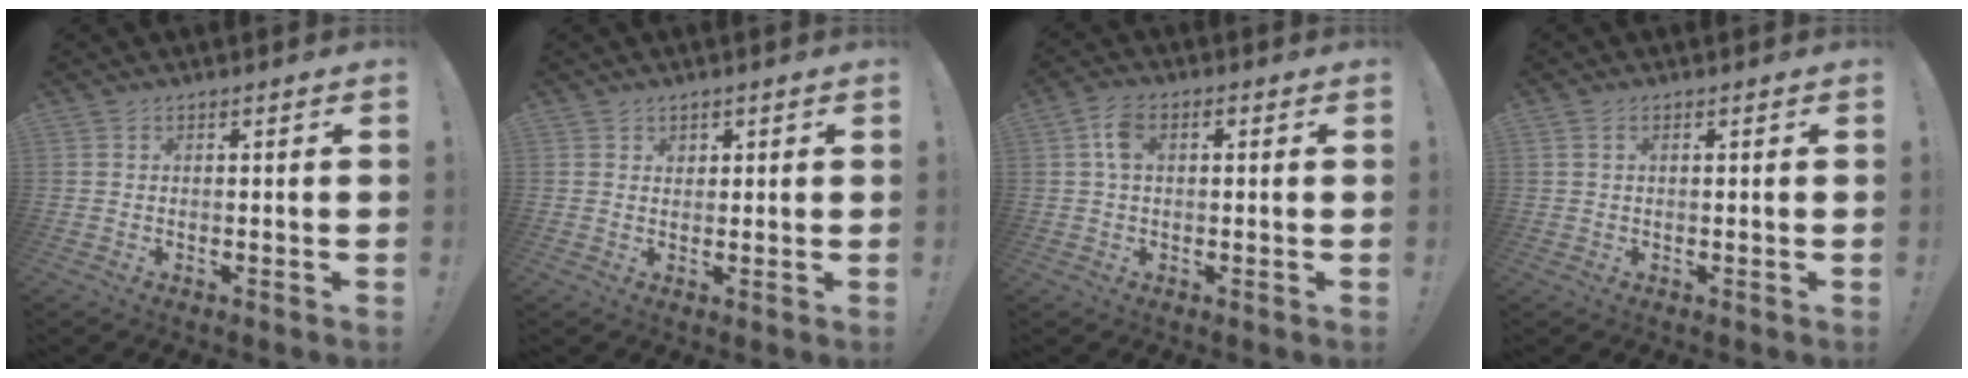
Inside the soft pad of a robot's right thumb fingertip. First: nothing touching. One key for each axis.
{"total": 1.7, "fx": 1.3, "fy": 1.1, "fz": 0.1, "tx": 0.012, "ty": -0.007, "tz": 0.022}
{"total": 5.4, "fx": 0.7, "fy": 3.3, "fz": 4.2, "tx": -0.074, "ty": 0.007, "tz": 0.010}
{"total": 1.2, "fx": 0.4, "fy": 0.6, "fz": 0.9, "tx": -0.026, "ty": 0.005, "tz": 0.009}